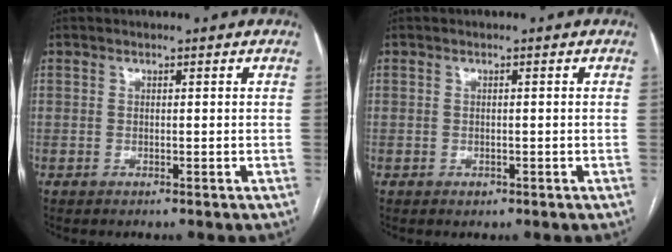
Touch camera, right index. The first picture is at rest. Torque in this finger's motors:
{"motor_torque": [-0.19, 0.15, -0.07, -0.05]}